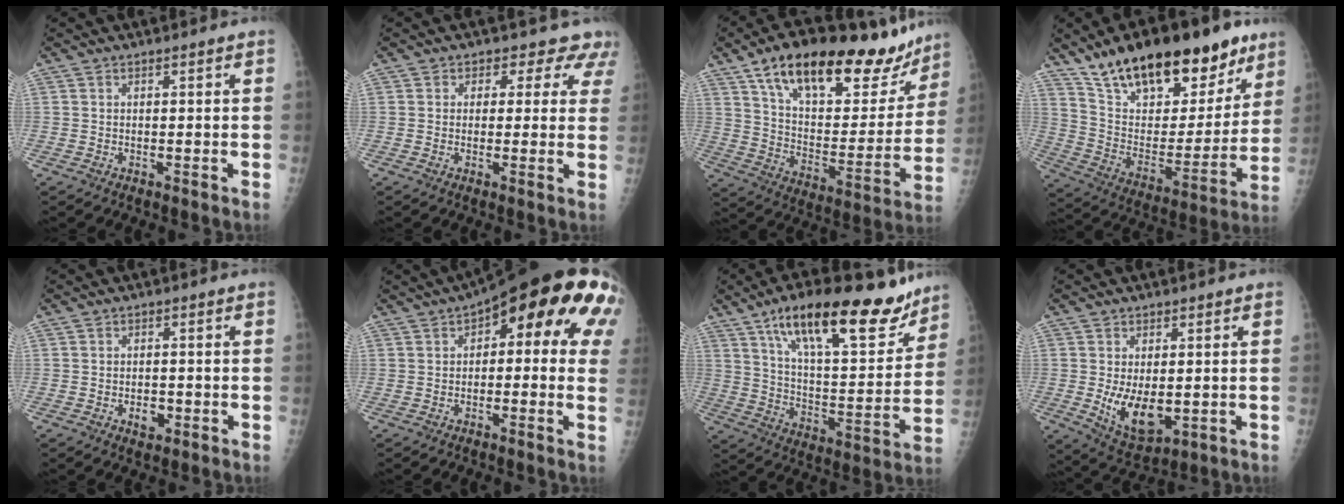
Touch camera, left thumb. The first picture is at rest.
{"total": 5.9, "force": [4.3, 4.1, 0.7], "torque": [0.038, -0.013, 0.028]}
{"total": 29.4, "force": [19.7, 11.8, 18.4], "torque": [-0.242, -0.046, 0.309]}
{"total": 28.4, "force": [19.5, 12.1, 16.7], "torque": [-0.227, -0.058, 0.317]}
{"total": 2.5, "force": [-0.9, 1.8, 1.5], "torque": [-0.013, 0.004, -0.009]}
{"total": 18.1, "force": [5.9, 6.9, 15.7], "torque": [-0.178, 0.027, 0.063]}
{"total": 24.5, "force": [16.0, 8.5, 16.4], "torque": [-0.212, -0.055, 0.258]}
{"total": 8.8, "force": [-0.8, 5.0, 7.2], "torque": [-0.107, -0.019, 0.003]}